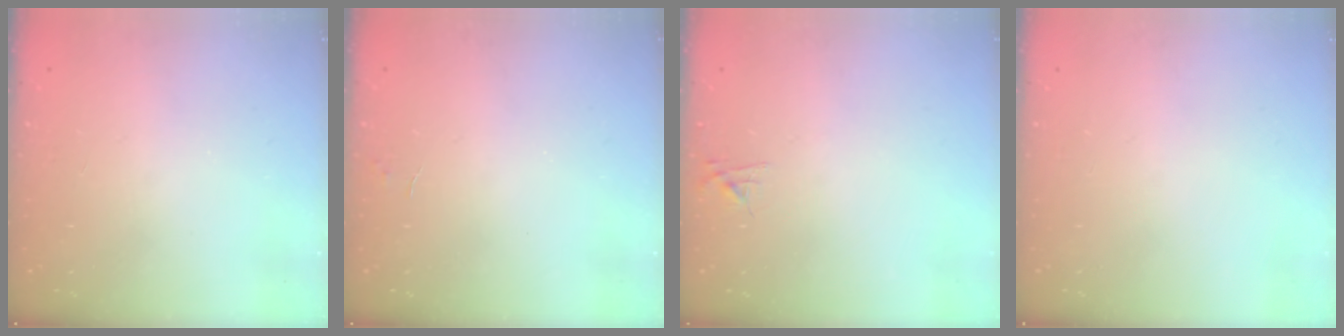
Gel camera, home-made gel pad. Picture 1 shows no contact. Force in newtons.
{"total": 2.2, "press": 2.2, "slide": 0.2}
{"total": 4.9, "press": 4.9, "slide": 0.4}
{"total": 0.0}